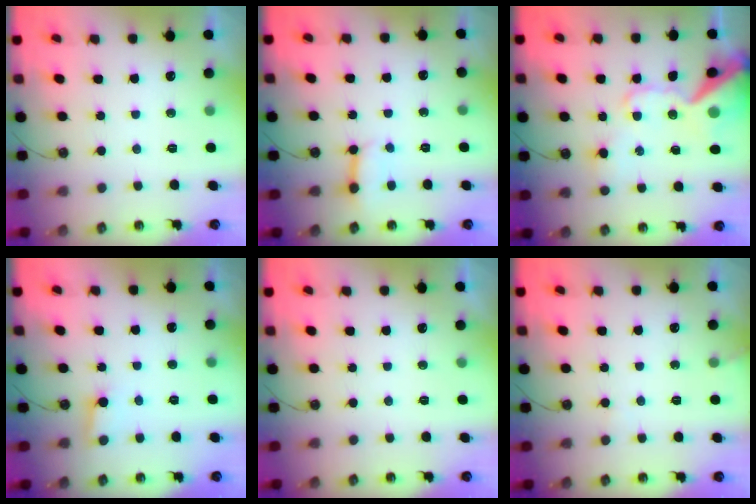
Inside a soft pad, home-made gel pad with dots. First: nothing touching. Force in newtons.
{"total": 3.5, "press": 3.4, "slide": 0.5}
{"total": 17.3, "press": 17.2, "slide": 2.3}
{"total": 4.3, "press": 4.2, "slide": 0.6}
{"total": 0.0}
{"total": 5.3, "press": 5.3, "slide": 0.4}